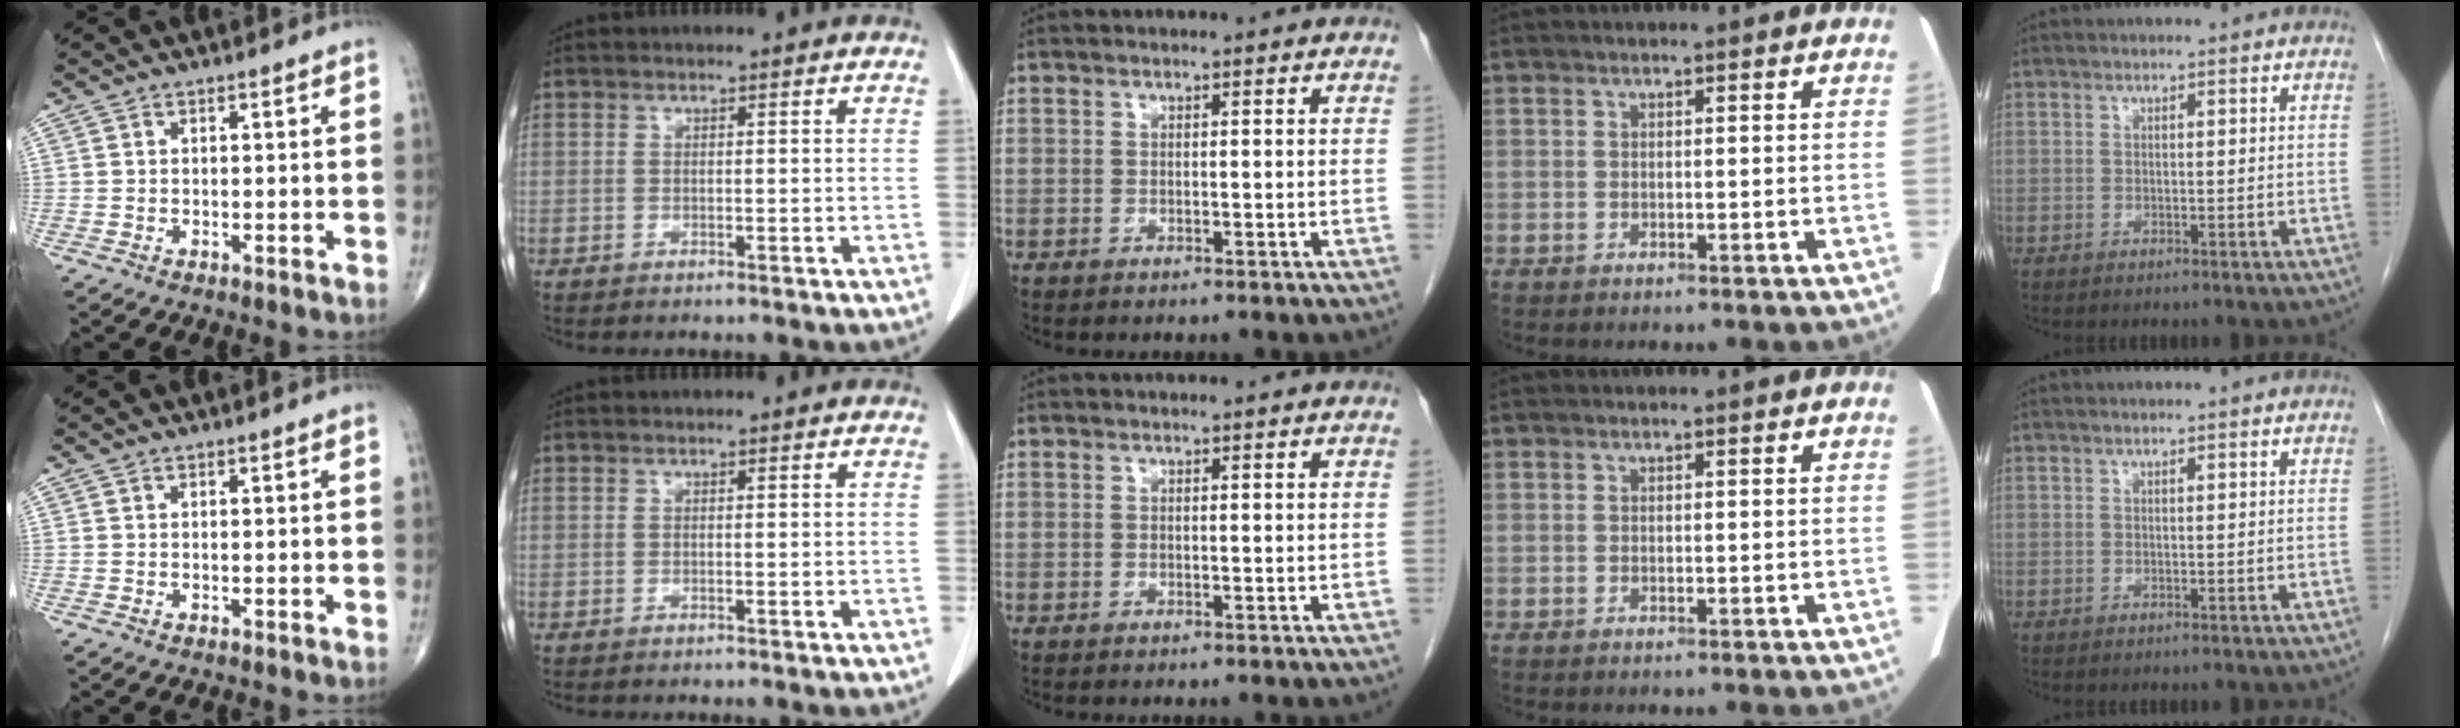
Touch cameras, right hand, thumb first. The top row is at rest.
{}